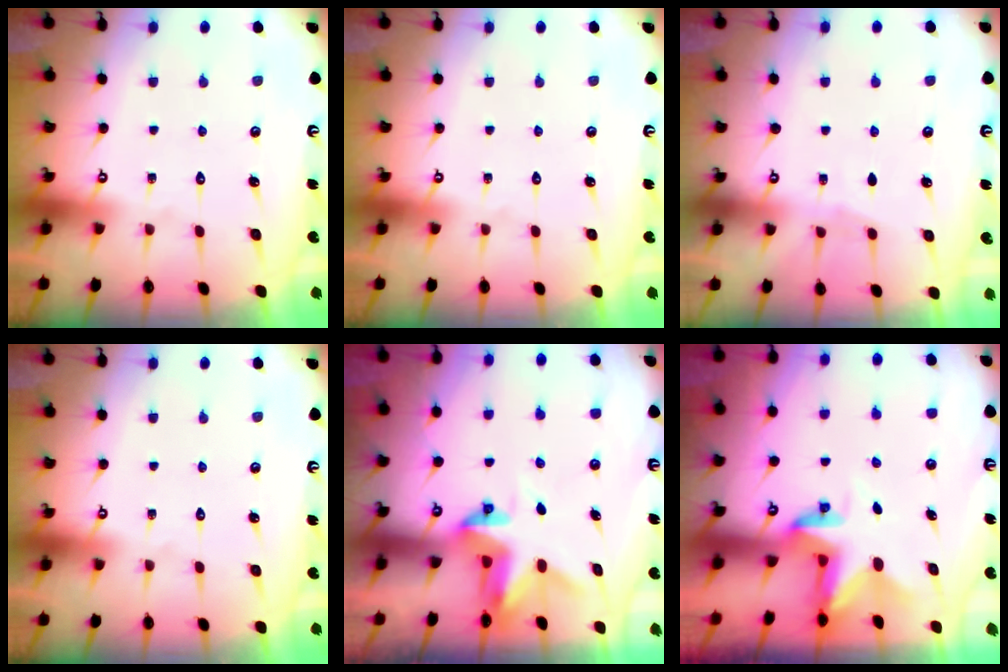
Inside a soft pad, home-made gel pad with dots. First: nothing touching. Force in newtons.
{"total": 0.0}
{"total": 3.7, "press": 3.7, "slide": 0.4}
{"total": 0.0}
{"total": 3.2, "press": 3.2, "slide": 0.1}
{"total": 3.1, "press": 3.1, "slide": 0.2}